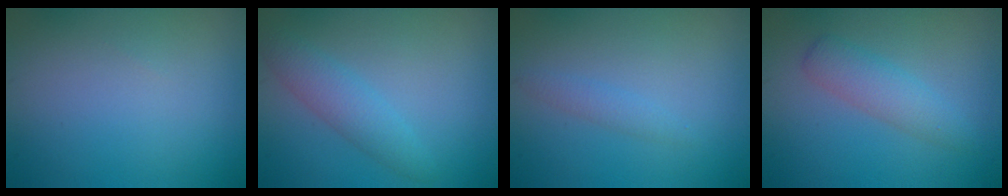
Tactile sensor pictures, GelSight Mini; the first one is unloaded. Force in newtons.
{"total": 2.8, "press": 2.8, "slide": 0.1}
{"total": 1.1, "press": 1.1, "slide": 0.0}
{"total": 2.6, "press": 2.6, "slide": 0.1}